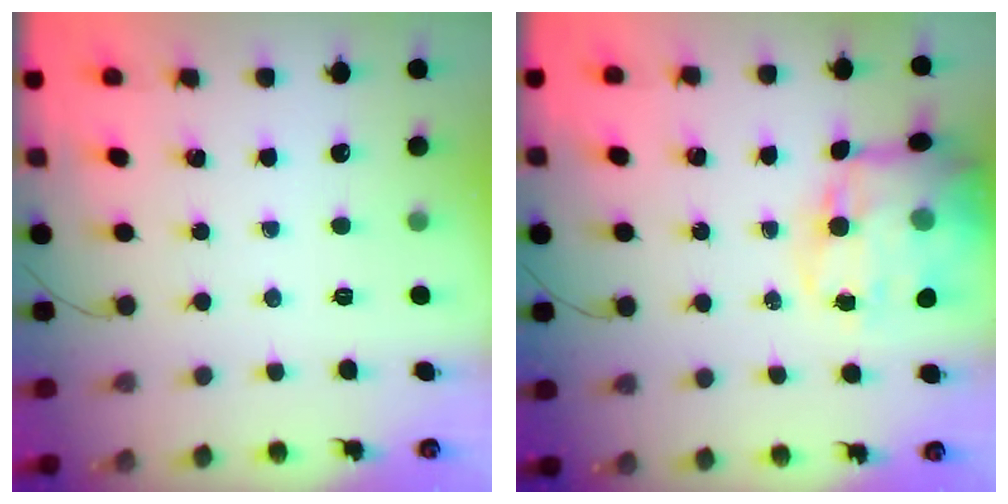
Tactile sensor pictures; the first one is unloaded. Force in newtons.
{"total": 18.7, "press": 18.2, "slide": 4.2}